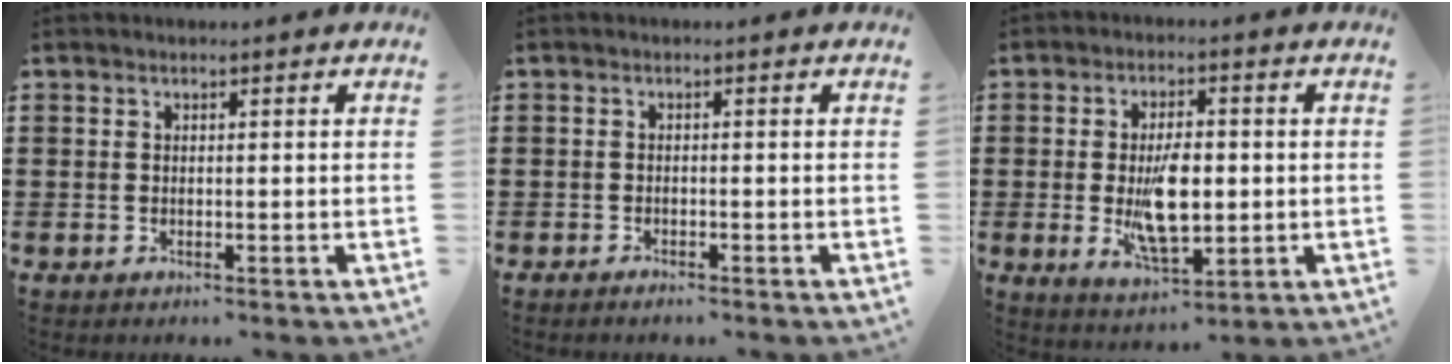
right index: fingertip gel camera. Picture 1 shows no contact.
{"total": 0.8, "force": [-0.8, -0.1, 0.1], "torque": [-0.005, -0.004, -0.015]}
{"total": 8.7, "force": [-0.6, 3.9, 7.7], "torque": [-0.141, -0.008, -0.015]}